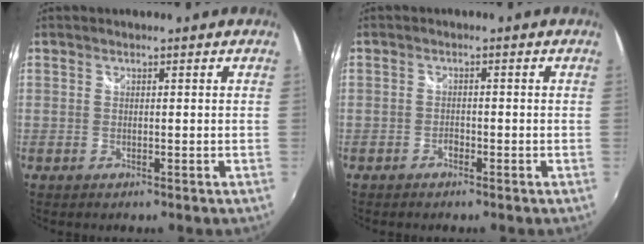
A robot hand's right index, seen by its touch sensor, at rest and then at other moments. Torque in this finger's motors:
{"motor_torque": [0.03, 0.04, 0.05, -0.01]}